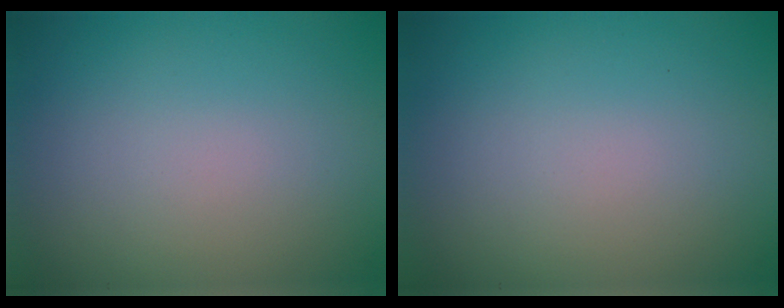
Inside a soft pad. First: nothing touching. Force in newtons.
{"total": 0.0}